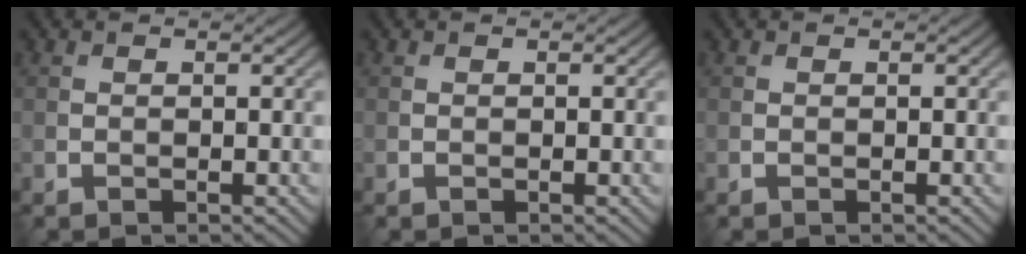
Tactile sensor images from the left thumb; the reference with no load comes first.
{"total": 0.0}
{"total": 0.0}